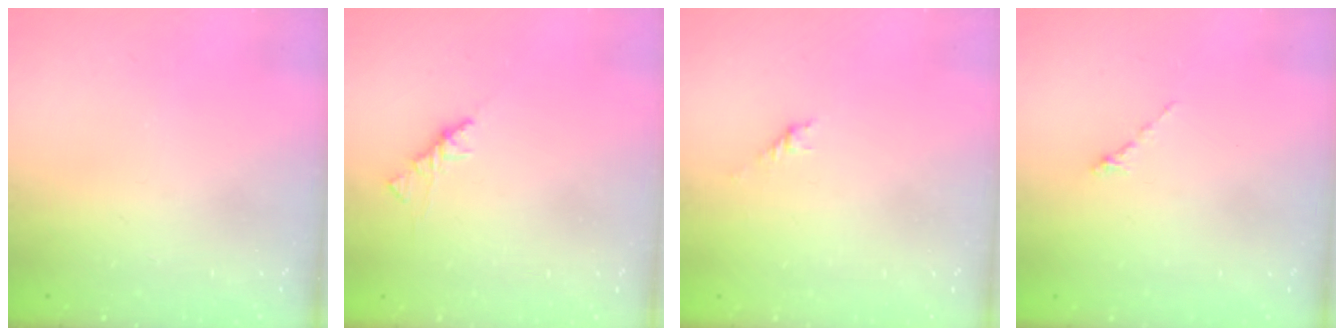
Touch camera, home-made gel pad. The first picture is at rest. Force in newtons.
{"total": 1.9, "press": 1.7, "slide": 0.6}
{"total": 1.5, "press": 1.4, "slide": 0.5}
{"total": 0.0}